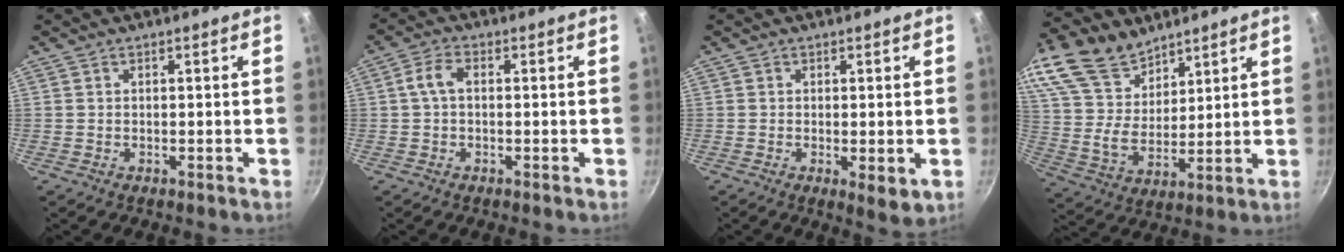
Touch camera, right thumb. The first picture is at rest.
{"total": 3.8, "force": [0.3, 1.9, 3.3], "torque": [-0.076, 0.015, -0.001]}
{"total": 3.8, "force": [-0.5, 1.4, 3.5], "torque": [-0.055, -0.016, -0.006]}
{"total": 19.5, "force": [13.3, 11.3, 8.5], "torque": [-0.164, -0.033, 0.260]}